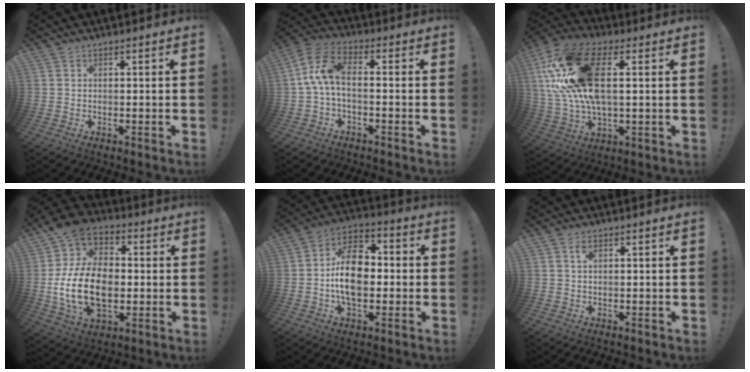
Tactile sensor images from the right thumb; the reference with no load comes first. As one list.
[{"total": 8.9, "force": [0.1, 4.0, 7.9], "torque": [-0.165, -0.001, 0.002]}, {"total": 23.0, "force": [5.2, 12.1, 18.8], "torque": [-0.362, -0.008, 0.093]}, {"total": 22.3, "force": [-0.9, 15.0, 16.5], "torque": [-0.327, 0.010, -0.003]}, {"total": 15.2, "force": [-1.3, 10.1, 11.2], "torque": [-0.199, 0.016, -0.030]}, {"total": 2.0, "force": [1.1, 1.6, 0.7], "torque": [0.008, -0.009, 0.015]}]